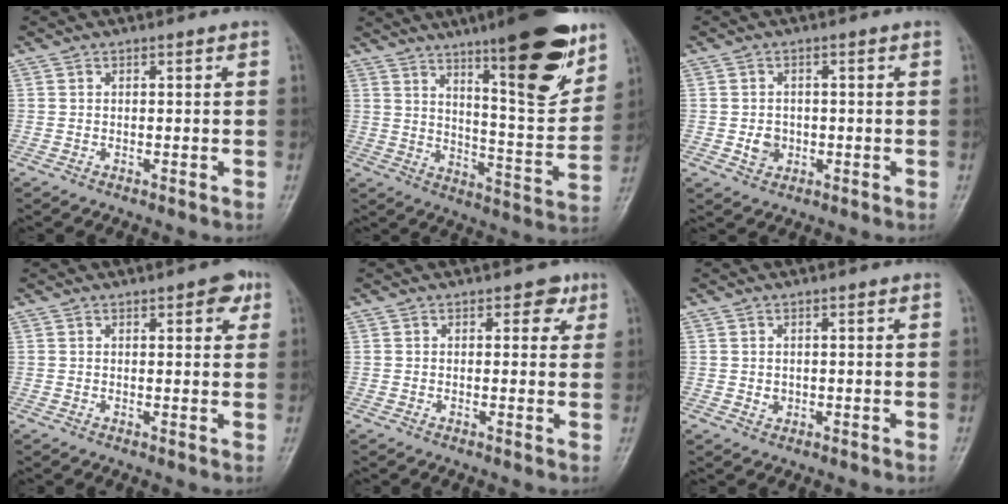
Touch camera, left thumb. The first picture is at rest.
{"total": 19.5, "force": [11.6, 4.3, 15.0], "torque": [-0.181, -0.067, 0.180]}
{"total": 3.1, "force": [-0.6, 2.7, 1.4], "torque": [-0.013, 0.003, -0.007]}
{"total": 4.0, "force": [2.0, 1.7, 3.1], "torque": [-0.022, -0.004, 0.018]}
{"total": 3.0, "force": [1.4, 2.0, 1.7], "torque": [0.004, -0.003, 0.011]}
{"total": 1.4, "force": [0.1, 1.2, 0.7], "torque": [-0.006, 0.000, 0.005]}